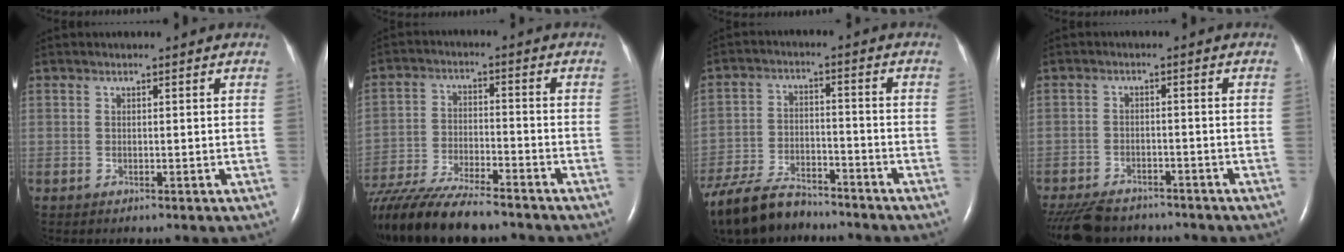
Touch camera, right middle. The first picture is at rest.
{"total": 17.3, "force": [-14.8, 2.7, 8.6], "torque": [-0.179, -0.038, -0.251]}
{"total": 13.9, "force": [-11.8, 4.8, 5.6], "torque": [-0.115, -0.011, -0.198]}
{"total": 10.8, "force": [-9.3, 4.1, 3.7], "torque": [-0.081, -0.011, -0.136]}